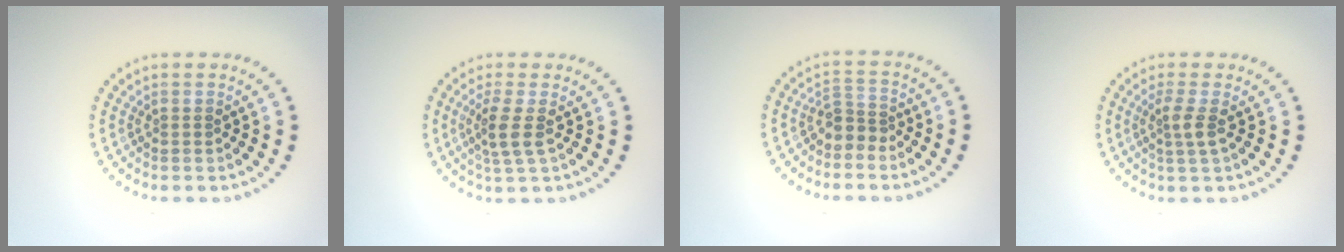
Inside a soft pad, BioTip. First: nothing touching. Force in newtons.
{"total": 2.5, "press": 1.9, "slide": 1.6}
{"total": 2.3, "press": 1.7, "slide": 1.5}
{"total": 2.0, "press": 1.4, "slide": 1.4}